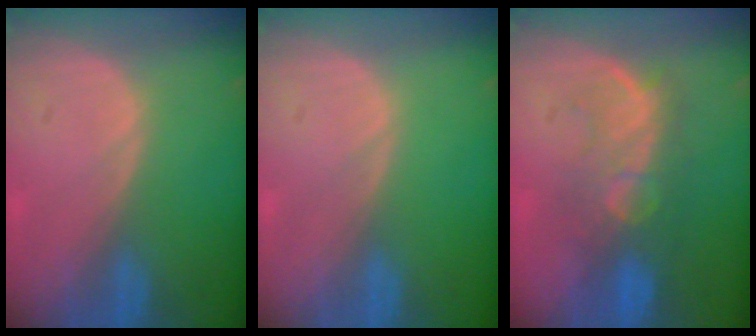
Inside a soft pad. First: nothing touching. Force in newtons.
{"total": 0.0}
{"total": 8.8, "press": 8.2, "slide": 3.2}